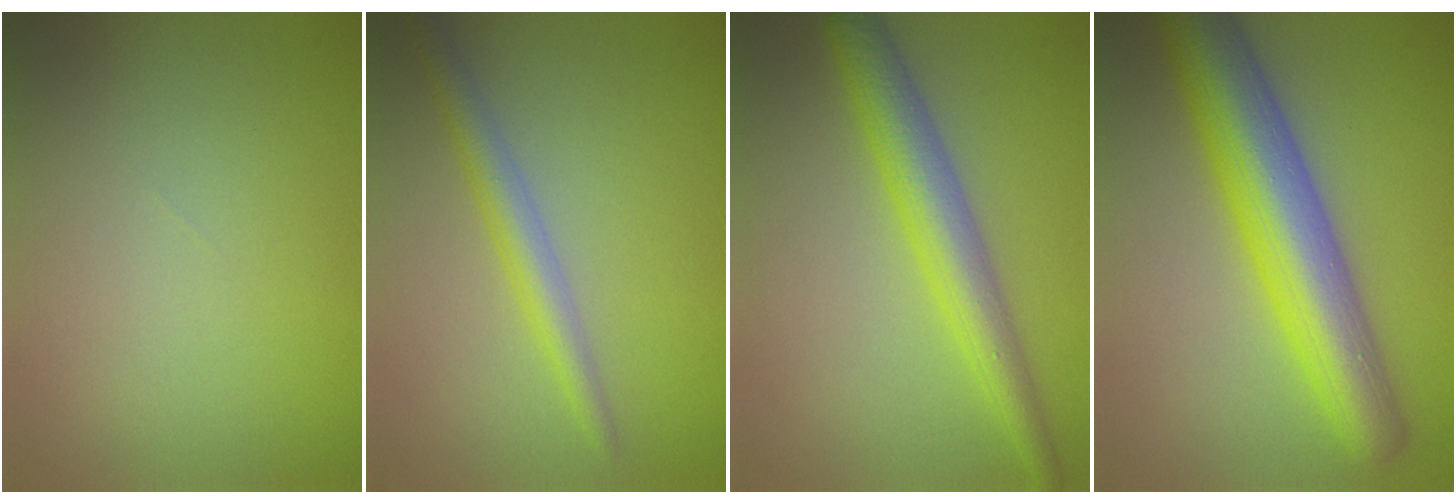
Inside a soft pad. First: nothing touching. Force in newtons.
{"total": 2.8, "press": 2.8, "slide": 0.1}
{"total": 4.9, "press": 4.9, "slide": 0.1}
{"total": 9.6, "press": 9.5, "slide": 0.4}